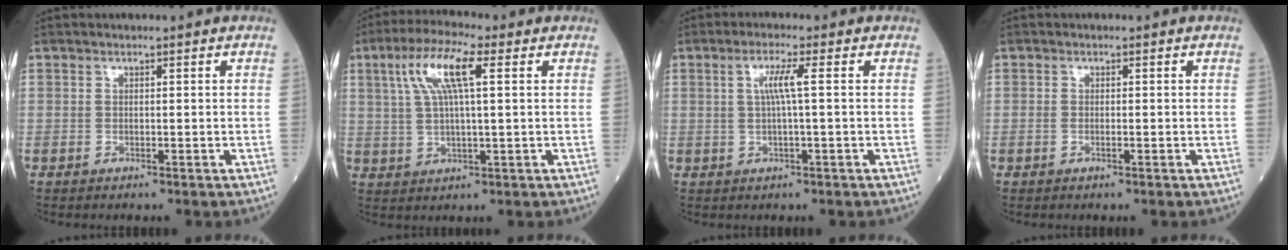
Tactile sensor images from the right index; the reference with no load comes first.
{"total": 9.1, "force": [3.3, 1.4, 8.4], "torque": [-0.171, 0.019, 0.061]}
{"total": 3.6, "force": [0.6, -0.4, 3.5], "torque": [-0.070, 0.005, 0.011]}
{"total": 0.5, "force": [-0.1, 0.2, 0.4], "torque": [-0.009, 0.000, -0.002]}